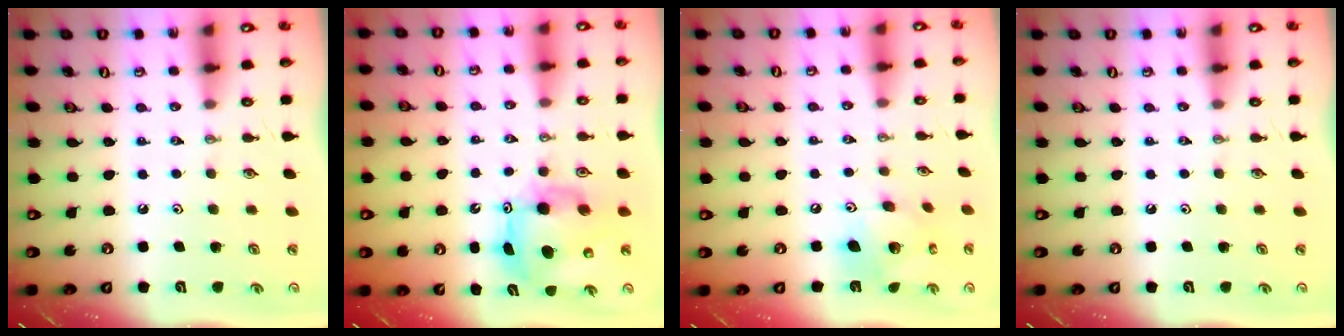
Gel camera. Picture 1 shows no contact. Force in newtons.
{"total": 8.8, "press": 8.7, "slide": 1.0}
{"total": 13.4, "press": 13.3, "slide": 1.3}
{"total": 0.0}